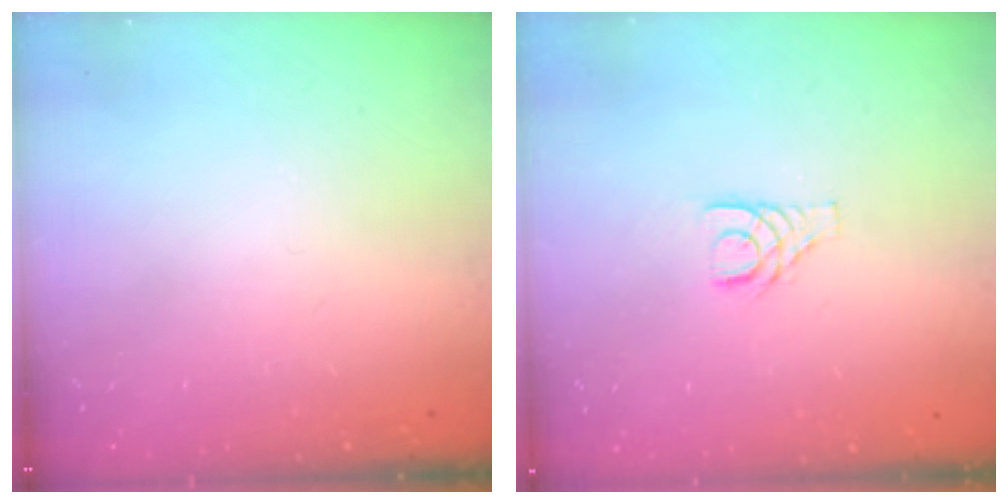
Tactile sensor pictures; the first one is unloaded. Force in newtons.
{"total": 4.4, "press": 4.3, "slide": 0.4}